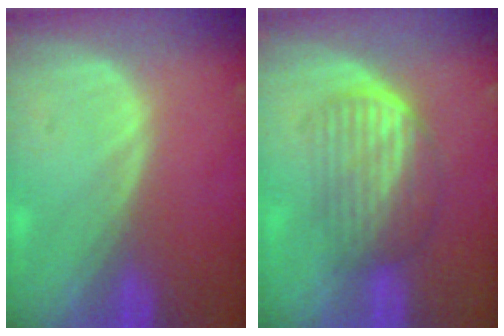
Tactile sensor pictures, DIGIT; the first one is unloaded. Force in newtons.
{"total": 7.0, "press": 5.9, "slide": 3.8}